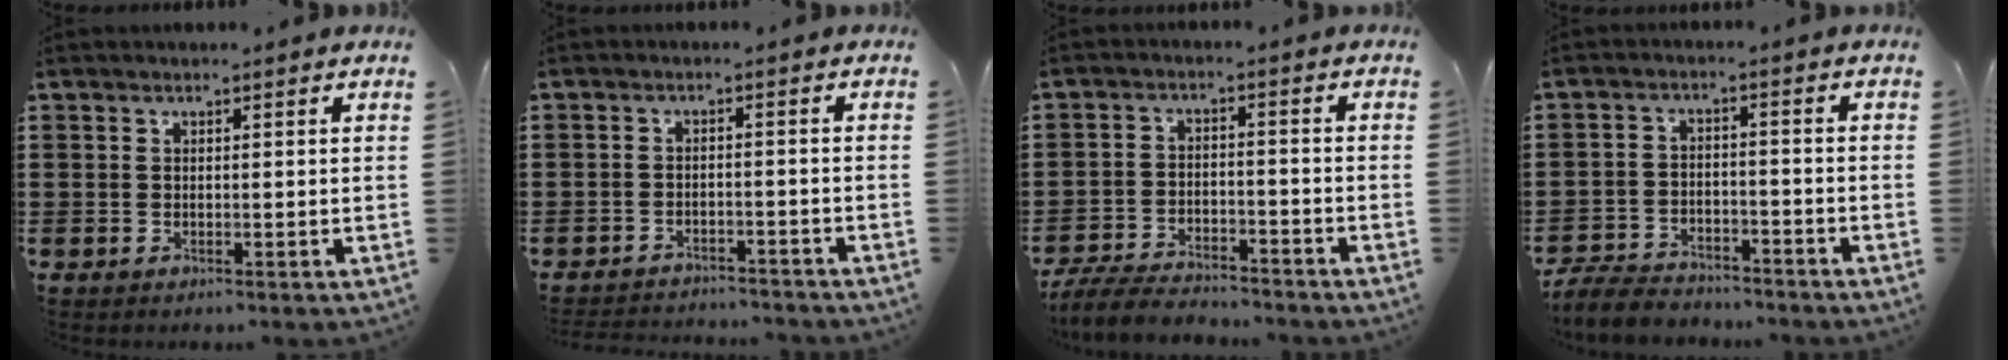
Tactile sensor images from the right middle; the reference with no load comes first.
{"total": 2.7, "force": [-2.7, 0.3, -0.3], "torque": [-0.002, 0.001, -0.059]}
{"total": 6.0, "force": [-5.8, 0.8, 1.5], "torque": [-0.034, 0.005, -0.113]}
{"total": 5.3, "force": [-5.1, 1.1, 0.9], "torque": [-0.026, 0.007, -0.103]}